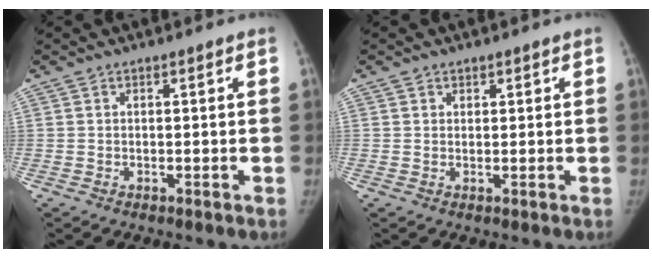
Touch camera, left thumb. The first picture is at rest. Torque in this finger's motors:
{"motor_torque": [-0.31, -0.15, -0.07, 0.23, 0.01]}